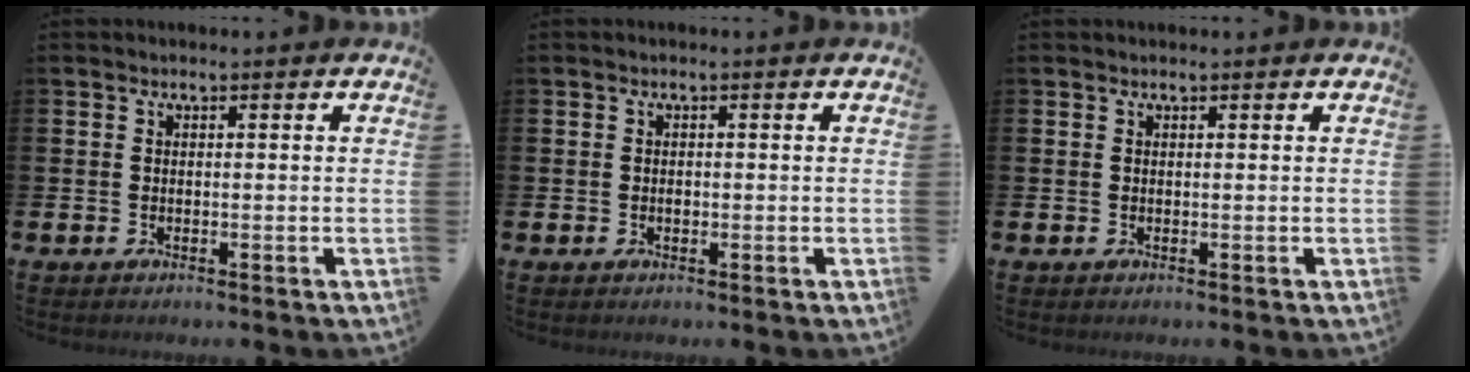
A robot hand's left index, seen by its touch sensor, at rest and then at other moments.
{"total": 0.6, "force": [-0.1, 0.4, 0.4], "torque": [-0.008, 0.003, -0.003]}
{"total": 0.0}